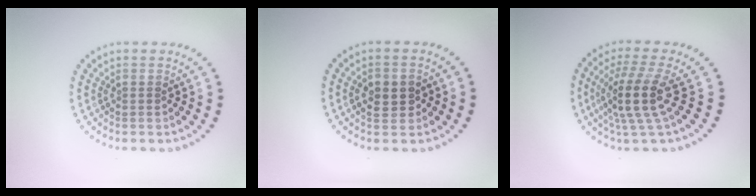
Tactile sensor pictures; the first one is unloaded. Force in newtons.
{"total": 2.7, "press": 2.7, "slide": 0.2}
{"total": 4.5, "press": 3.3, "slide": 3.0}